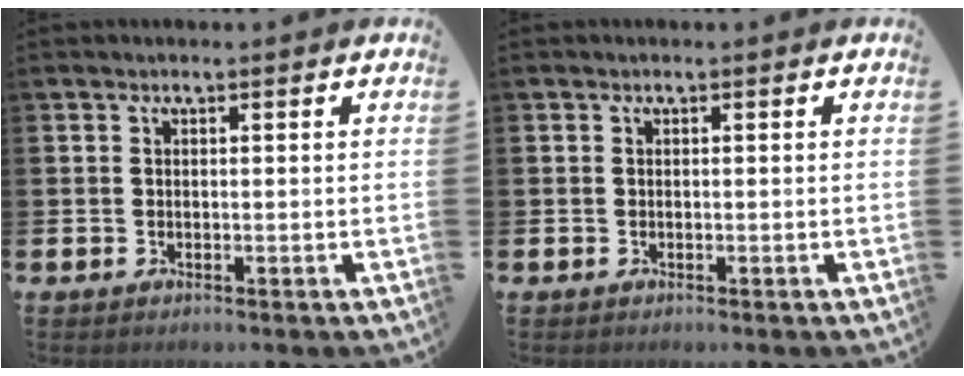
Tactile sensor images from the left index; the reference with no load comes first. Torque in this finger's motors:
{"motor_torque": [0.00, 0.00, 0.05, -0.01]}